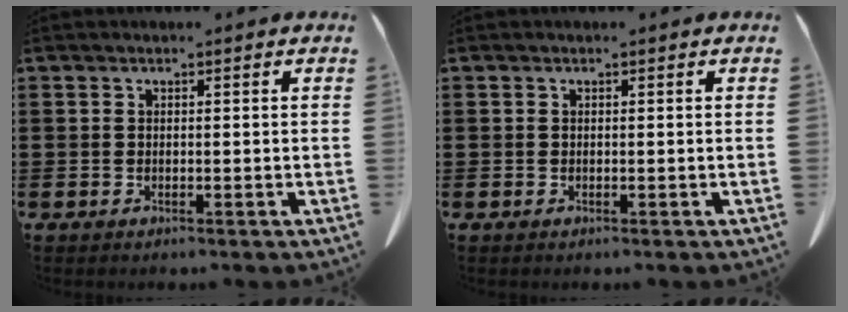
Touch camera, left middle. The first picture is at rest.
{"total": 0.0}